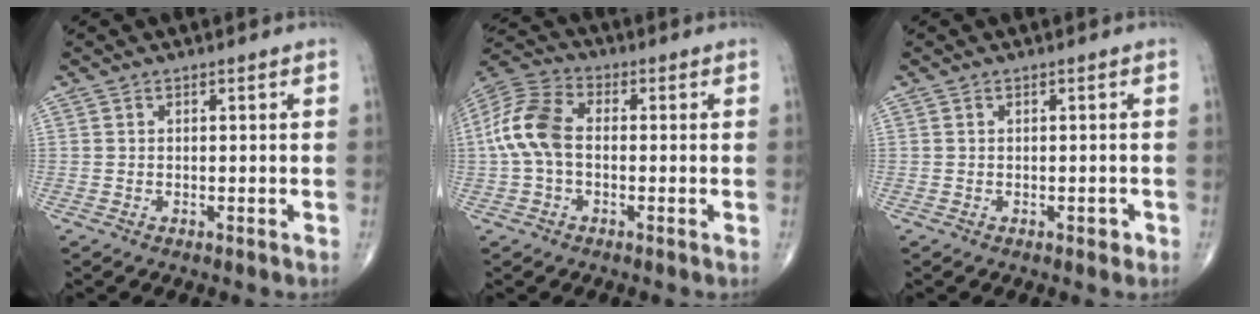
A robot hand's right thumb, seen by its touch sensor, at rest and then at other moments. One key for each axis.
{"total": 10.7, "fx": -0.4, "fy": 6.8, "fz": 8.3, "tx": -0.179, "ty": 0.031, "tz": -0.017}
{"total": 1.1, "fx": -0.4, "fy": 0.6, "fz": 0.8, "tx": -0.005, "ty": 0.001, "tz": -0.004}